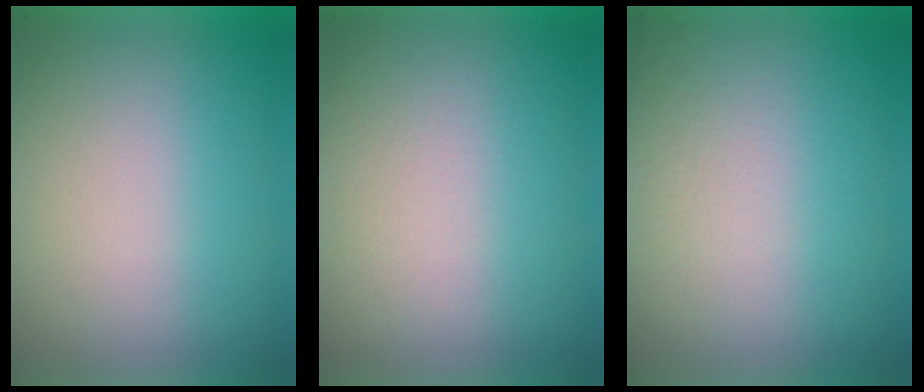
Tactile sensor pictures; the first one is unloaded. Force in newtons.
{"total": 1.4}
{"total": 2.9}